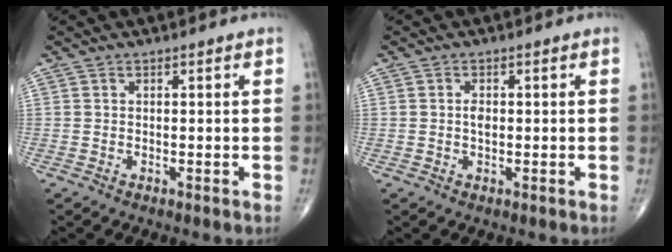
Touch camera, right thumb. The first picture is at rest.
{"total": 1.6, "force": [0.0, 0.9, 1.3], "torque": [-0.017, 0.001, -0.001]}